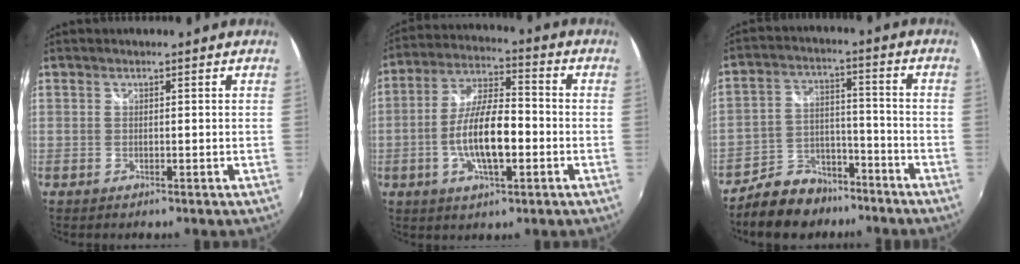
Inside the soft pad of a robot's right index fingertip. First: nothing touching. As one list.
[{"total": 12.1, "force": [-3.0, 4.0, 11.0], "torque": [-0.219, 0.002, -0.053]}, {"total": 11.6, "force": [-8.8, 6.6, 3.7], "torque": [-0.090, 0.023, -0.133]}]